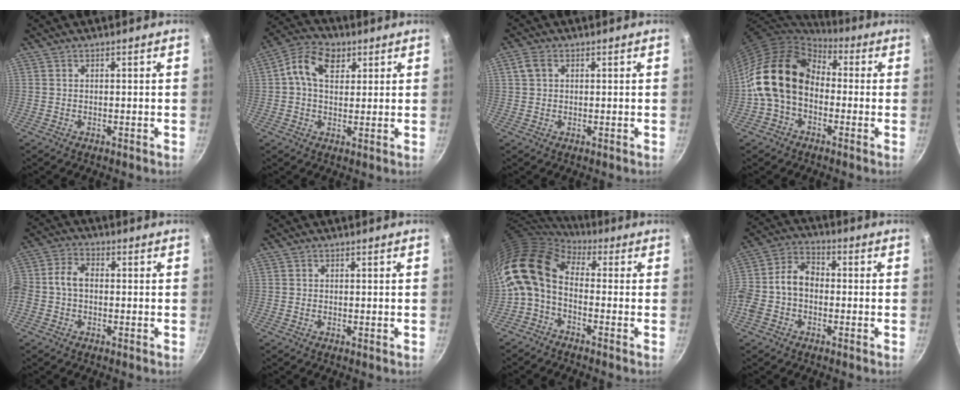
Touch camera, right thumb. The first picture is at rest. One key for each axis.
{"total": 9.0, "fx": 2.8, "fy": 6.2, "fz": 5.9, "tx": -0.087, "ty": 0.007, "tz": 0.034}
{"total": 3.0, "fx": 0.9, "fy": 2.2, "fz": 1.8, "tx": -0.032, "ty": 0.006, "tz": 0.014}
{"total": 15.6, "fx": -0.6, "fy": 11.6, "fz": 10.4, "tx": -0.162, "ty": 0.039, "tz": -0.029}
{"total": 6.0, "fx": -0.9, "fy": 4.4, "fz": 4.0, "tx": -0.082, "ty": 0.026, "tz": -0.033}
{"total": 0.0}
{"total": 11.5, "fx": -0.1, "fy": 7.3, "fz": 8.9, "tx": -0.169, "ty": 0.023, "tz": -0.021}
{"total": 9.8, "fx": -1.6, "fy": 6.9, "fz": 6.7, "tx": -0.116, "ty": 0.041, "tz": -0.049}